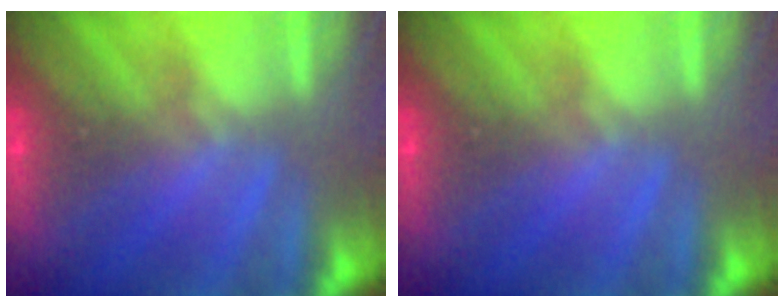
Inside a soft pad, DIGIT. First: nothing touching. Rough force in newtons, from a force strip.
{"total": 0.0}